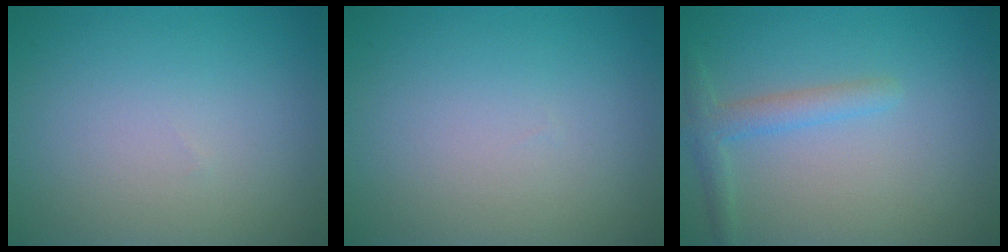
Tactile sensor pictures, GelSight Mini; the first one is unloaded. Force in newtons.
{"total": 0.0}
{"total": 2.1, "press": 2.1, "slide": 0.2}